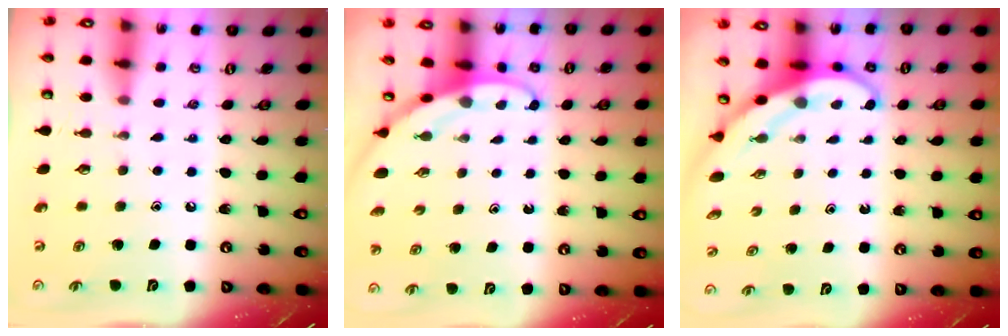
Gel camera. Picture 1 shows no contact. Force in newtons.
{"total": 3.0, "press": 3.0, "slide": 0.1}
{"total": 3.8, "press": 3.7, "slide": 0.7}